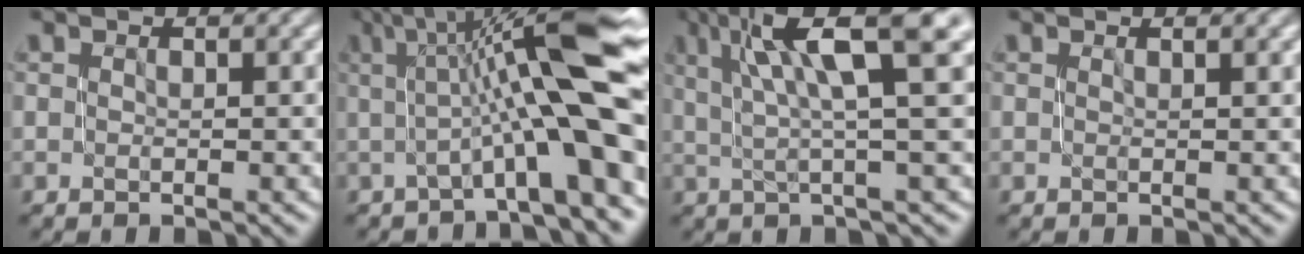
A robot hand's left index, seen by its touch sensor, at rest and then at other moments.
{"total": 12.0, "force": [1.1, 2.3, 11.8], "torque": [-0.167, 0.029, 0.023]}
{"total": 9.2, "force": [3.7, 1.8, 8.2], "torque": [-0.117, 0.021, 0.062]}
{"total": 0.6, "force": [0.3, 0.1, 0.4], "torque": [-0.004, 0.003, 0.003]}